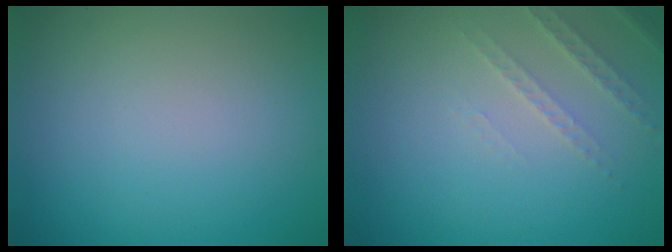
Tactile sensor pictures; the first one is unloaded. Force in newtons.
{"total": 1.9, "press": 1.8, "slide": 0.6}